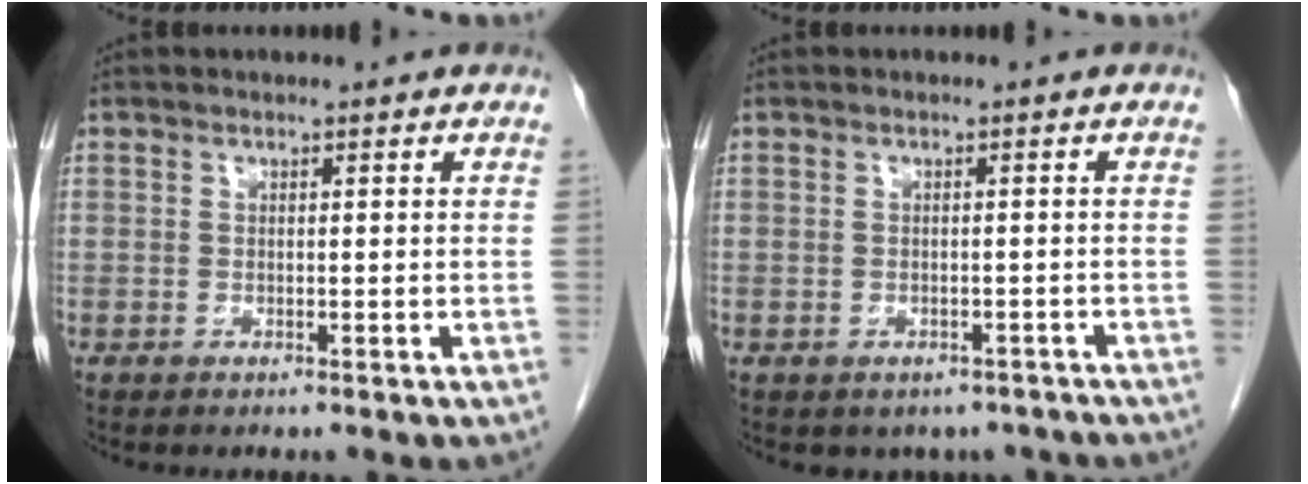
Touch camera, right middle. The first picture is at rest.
{"total": 5.1, "force": [-4.2, 2.9, 0.7], "torque": [0.006, 0.014, -0.047]}